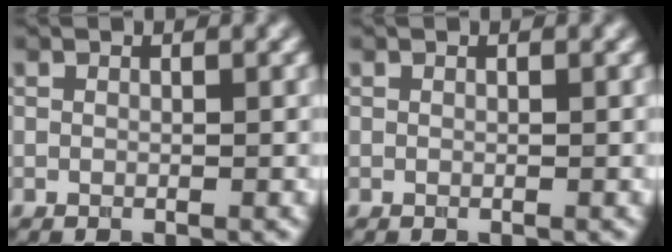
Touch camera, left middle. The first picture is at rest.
{"total": 0.0}